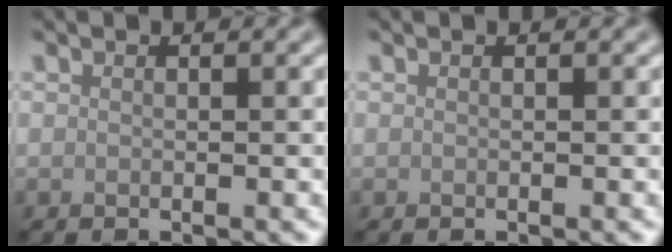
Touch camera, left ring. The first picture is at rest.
{"total": 0.0}